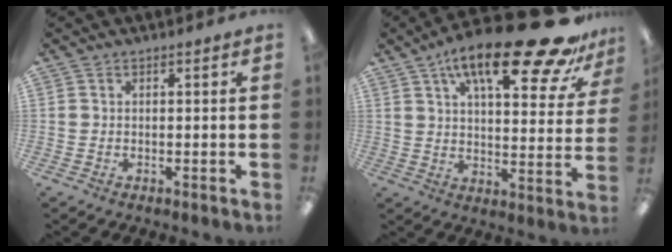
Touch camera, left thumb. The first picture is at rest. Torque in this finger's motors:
{"motor_torque": [0.67, 0.75, 1.60, -1.17, 0.30]}